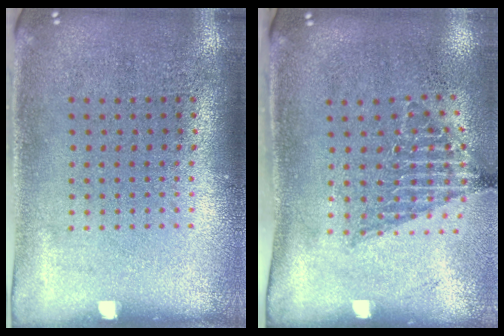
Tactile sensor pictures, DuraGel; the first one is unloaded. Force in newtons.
{"total": 1.4, "press": 1.1, "slide": 0.8}